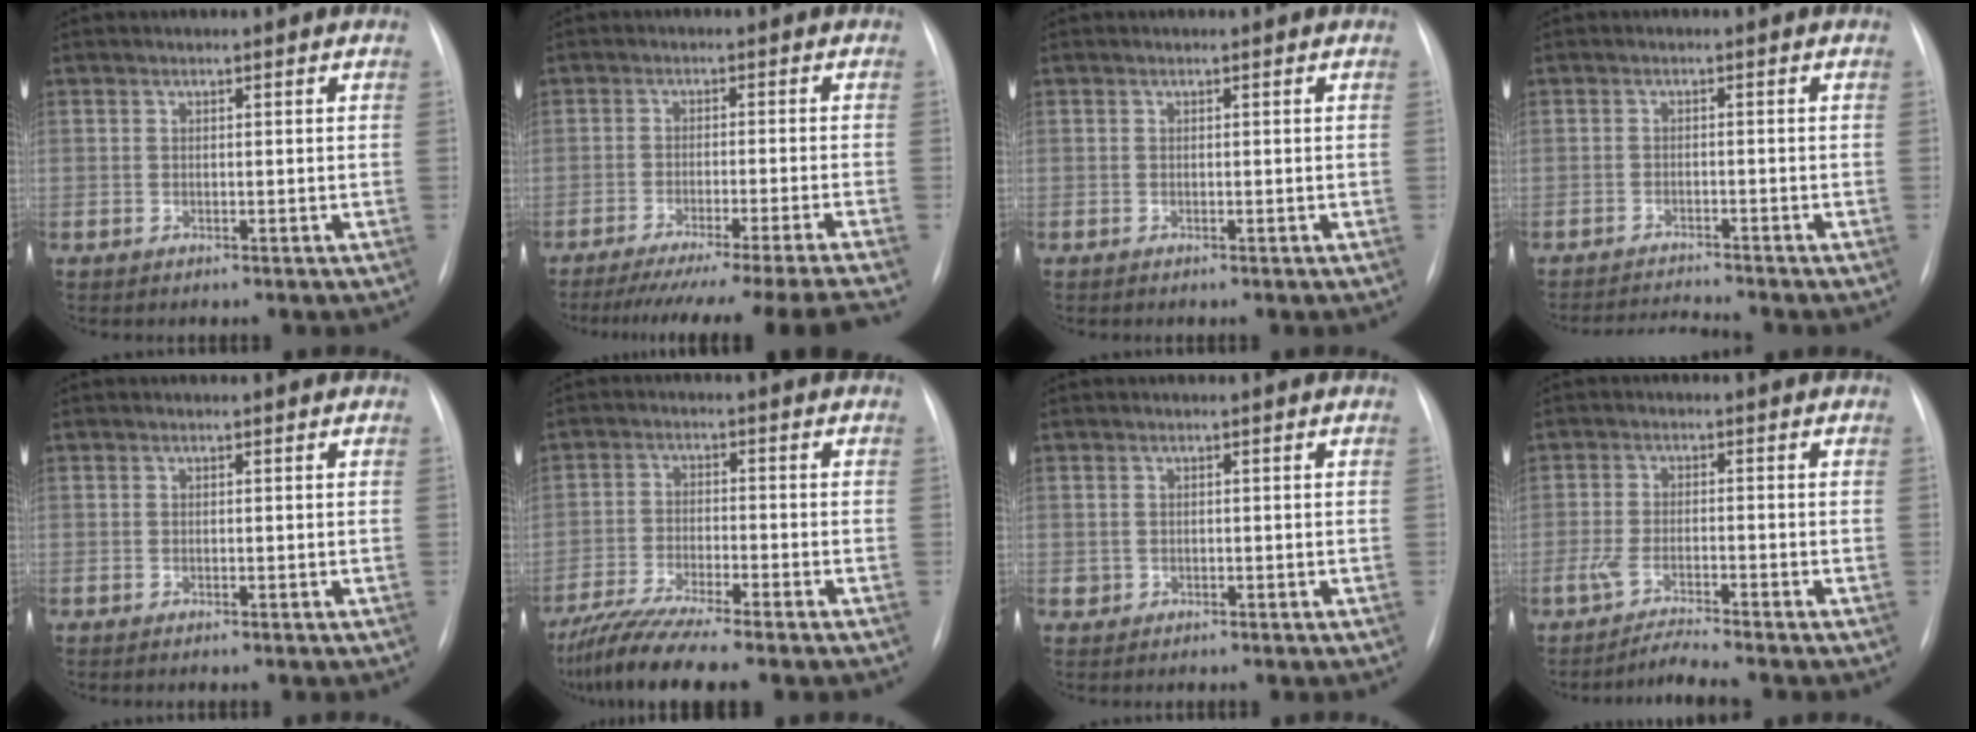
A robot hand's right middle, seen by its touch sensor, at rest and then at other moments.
{"total": 17.7, "force": [-15.7, -3.0, 7.6], "torque": [-0.083, -0.051, -0.223]}
{"total": 0.0}
{"total": 4.2, "force": [-3.9, -1.3, 0.1], "torque": [-0.006, -0.015, -0.065]}
{"total": 0.0}
{"total": 10.3, "force": [-8.6, -0.1, 5.6], "torque": [-0.099, -0.026, -0.145]}
{"total": 1.0, "force": [-0.1, 0.9, 0.1], "torque": [0.001, 0.003, -0.002]}
{"total": 4.3, "force": [-4.0, -1.2, 1.2], "torque": [-0.037, -0.015, -0.073]}